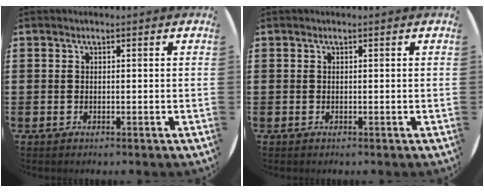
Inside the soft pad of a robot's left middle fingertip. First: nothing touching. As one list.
[{"total": 0.0}]